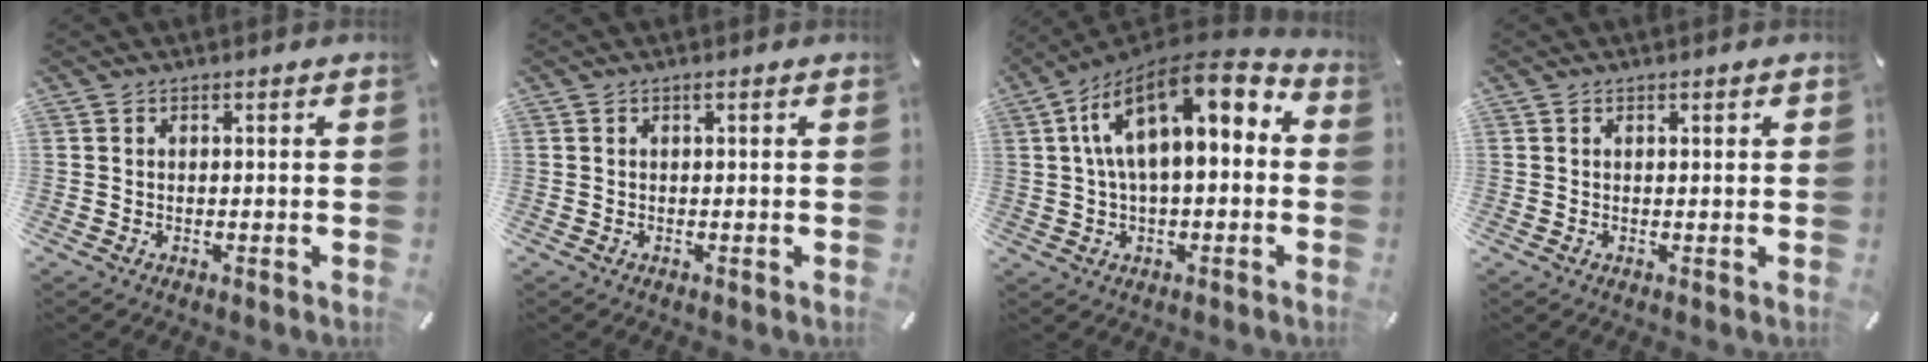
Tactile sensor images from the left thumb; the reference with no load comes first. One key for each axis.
{"total": 0.6, "fx": 0.2, "fy": 0.0, "fz": 0.5, "tx": -0.009, "ty": 0.000, "tz": 0.004}
{"total": 16.4, "fx": 5.7, "fy": 7.9, "fz": 13.2, "tx": -0.238, "ty": -0.029, "tz": 0.096}
{"total": 0.6, "fx": 0.4, "fy": 0.2, "fz": 0.5, "tx": -0.008, "ty": 0.001, "tz": 0.007}